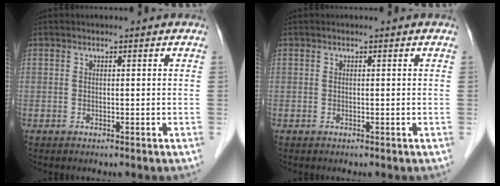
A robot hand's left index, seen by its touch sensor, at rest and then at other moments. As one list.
[{"total": 0.0}]